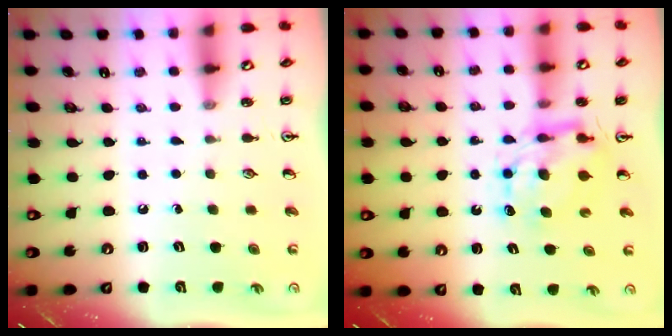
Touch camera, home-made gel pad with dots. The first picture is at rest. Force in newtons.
{"total": 7.9, "press": 7.9, "slide": 0.7}